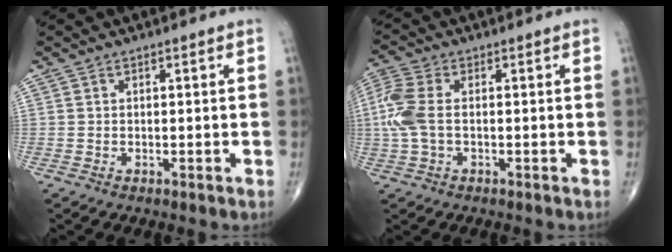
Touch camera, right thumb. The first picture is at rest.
{"total": 7.8, "force": [0.0, 4.2, 6.5], "torque": [-0.187, 0.015, -0.002]}